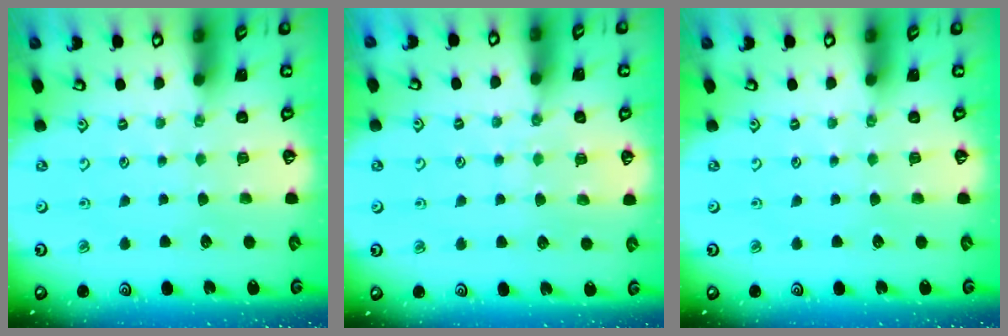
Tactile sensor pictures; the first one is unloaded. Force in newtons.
{"total": 5.9, "press": 5.9, "slide": 0.6}
{"total": 0.0}